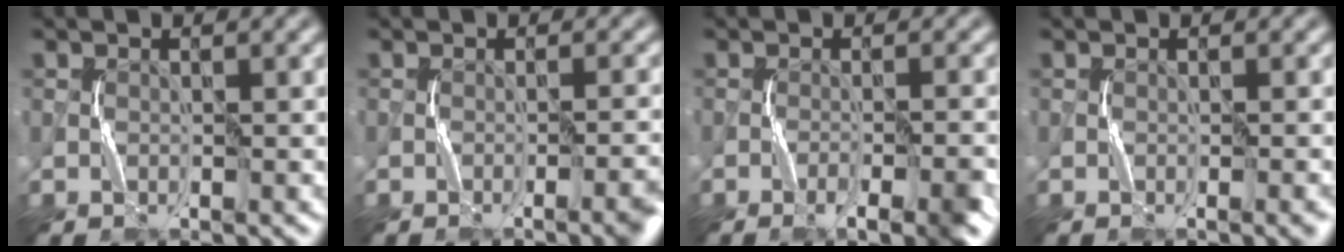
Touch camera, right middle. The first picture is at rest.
{"total": 3.1, "force": [-1.6, 0.6, 2.6], "torque": [-0.026, 0.007, -0.029]}
{"total": 4.3, "force": [-2.5, 0.8, 3.4], "torque": [-0.045, 0.002, -0.040]}
{"total": 1.5, "force": [-0.7, 0.3, 1.4], "torque": [-0.012, 0.004, -0.010]}